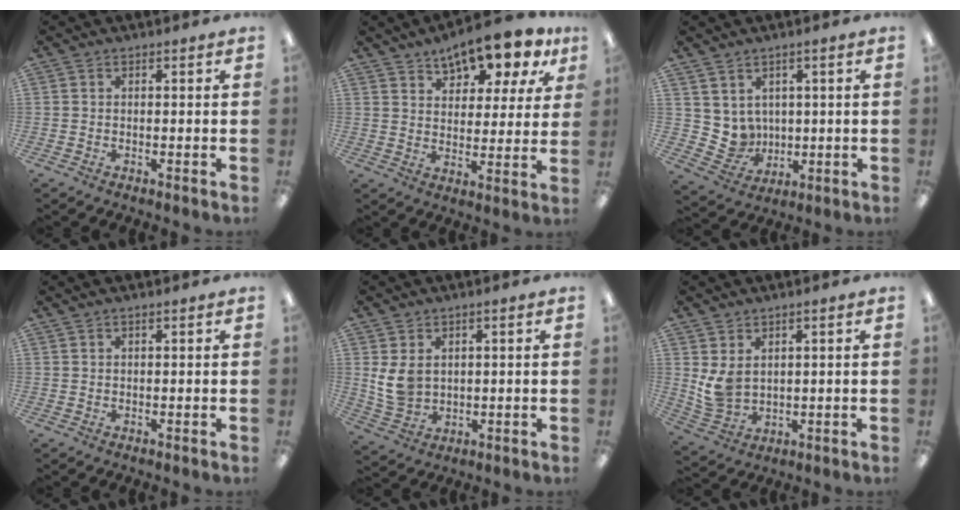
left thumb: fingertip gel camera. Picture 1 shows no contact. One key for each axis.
{"total": 11.6, "fx": 9.8, "fy": 4.0, "fz": 4.6, "tx": -0.072, "ty": -0.065, "tz": 0.177}
{"total": 6.3, "fx": 3.1, "fy": 5.4, "fz": 0.6, "tx": -0.039, "ty": -0.028, "tz": 0.070}
{"total": 0.8, "fx": 0.6, "fy": 0.2, "fz": 0.5, "tx": -0.011, "ty": 0.000, "tz": 0.010}
{"total": 6.5, "fx": 1.8, "fy": 4.8, "fz": 3.9, "tx": -0.092, "ty": -0.003, "tz": 0.034}
{"total": 6.0, "fx": 2.5, "fy": 4.0, "fz": 3.6, "tx": -0.086, "ty": -0.008, "tz": 0.050}